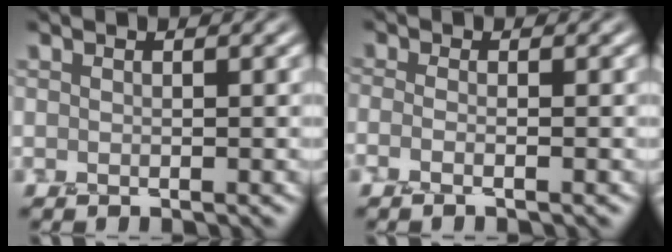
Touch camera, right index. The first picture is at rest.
{"total": 1.5, "force": [-0.8, 0.4, 1.3], "torque": [-0.026, -0.011, -0.021]}